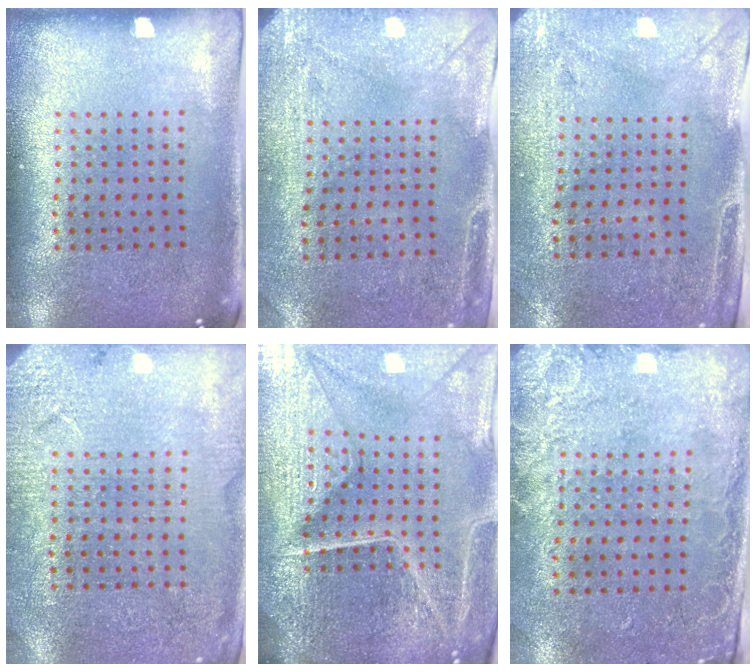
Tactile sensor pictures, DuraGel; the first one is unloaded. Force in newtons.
{"total": 3.0, "press": 2.3, "slide": 1.8}
{"total": 2.9, "press": 2.5, "slide": 1.6}
{"total": 2.8, "press": 2.8, "slide": 0.1}
{"total": 6.2, "press": 5.5, "slide": 2.9}
{"total": 2.6, "press": 2.1, "slide": 1.5}